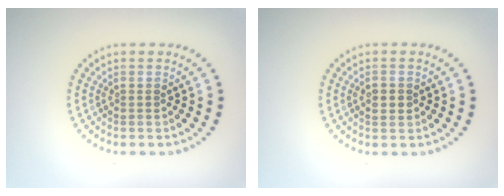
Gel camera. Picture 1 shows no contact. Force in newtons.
{"total": 1.1, "press": 1.1, "slide": 0.0}